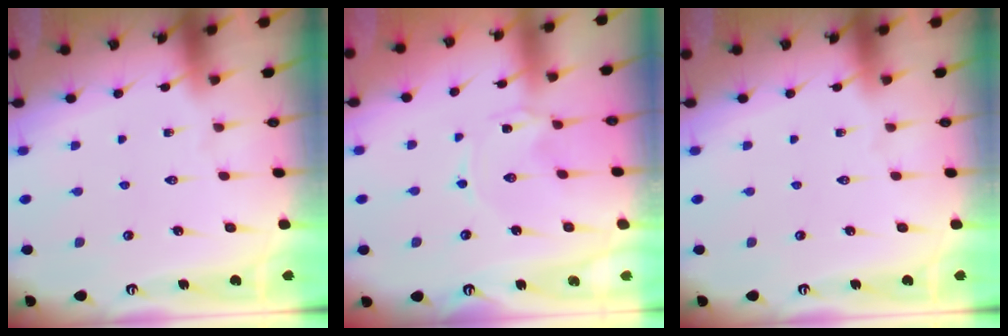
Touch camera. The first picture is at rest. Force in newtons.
{"total": 0.0}
{"total": 0.0}